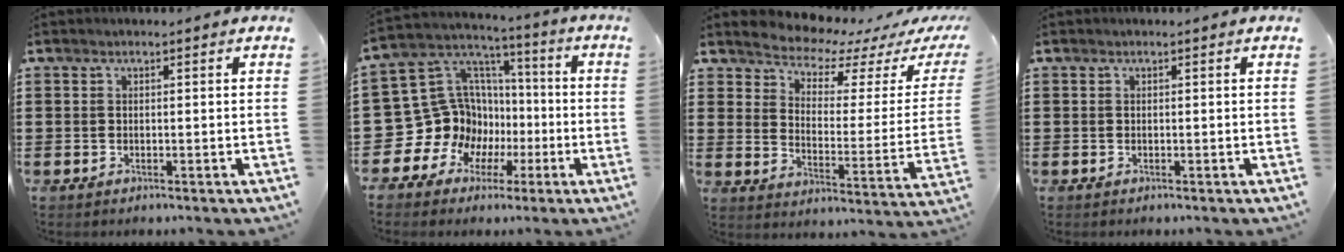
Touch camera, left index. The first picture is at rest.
{"total": 15.1, "force": [-2.4, 14.1, 4.8], "torque": [-0.156, -0.027, -0.013]}
{"total": 4.9, "force": [4.9, 0.6, 0.7], "torque": [-0.046, -0.041, 0.079]}
{"total": 0.0}